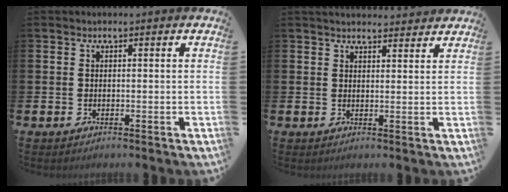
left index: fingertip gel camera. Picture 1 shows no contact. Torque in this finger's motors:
{"motor_torque": [0.92, -1.22, 0.13, 0.01]}